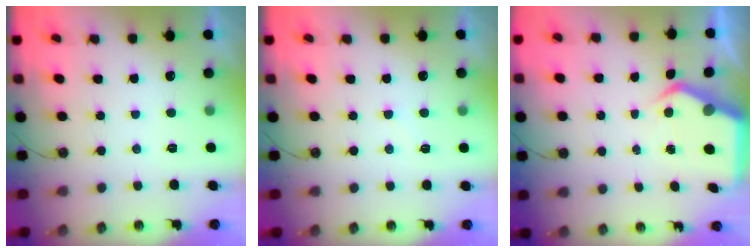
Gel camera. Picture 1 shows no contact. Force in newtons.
{"total": 3.7, "press": 3.6, "slide": 0.4}
{"total": 4.8, "press": 4.8, "slide": 0.3}